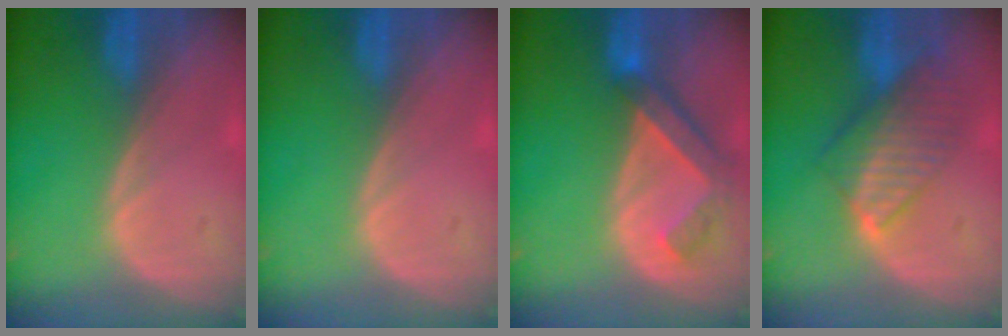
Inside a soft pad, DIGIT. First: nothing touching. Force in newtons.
{"total": 0.0}
{"total": 6.4, "press": 5.8, "slide": 2.8}
{"total": 8.3, "press": 7.1, "slide": 4.3}